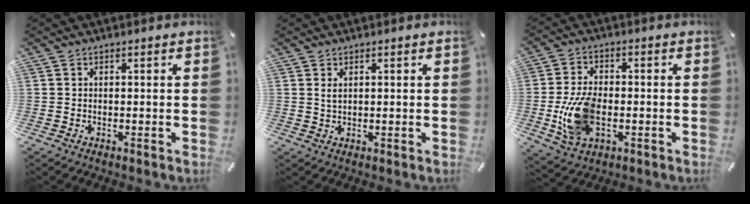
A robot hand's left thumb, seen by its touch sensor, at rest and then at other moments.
{"total": 1.5, "force": [0.6, 0.6, 1.2], "torque": [-0.026, 0.000, 0.010]}
{"total": 12.5, "force": [-2.3, 7.6, 9.6], "torque": [-0.196, -0.003, -0.036]}